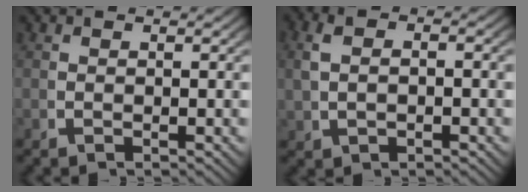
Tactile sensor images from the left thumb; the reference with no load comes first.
{"total": 2.8, "force": [0.4, 1.6, 2.2], "torque": [-0.048, 0.006, 0.009]}